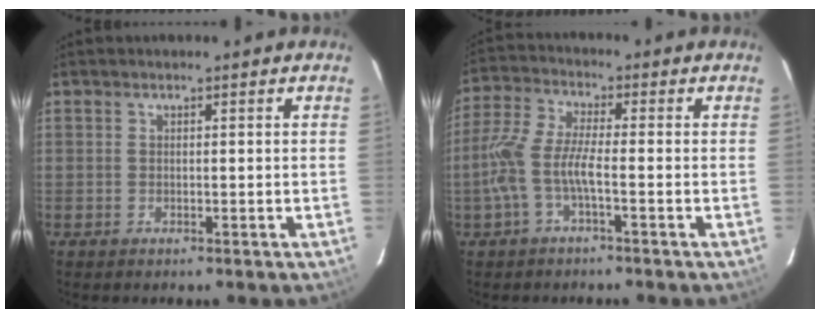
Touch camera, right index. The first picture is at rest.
{"total": 7.6, "force": [-2.4, 1.5, 7.0], "torque": [-0.167, 0.007, -0.047]}